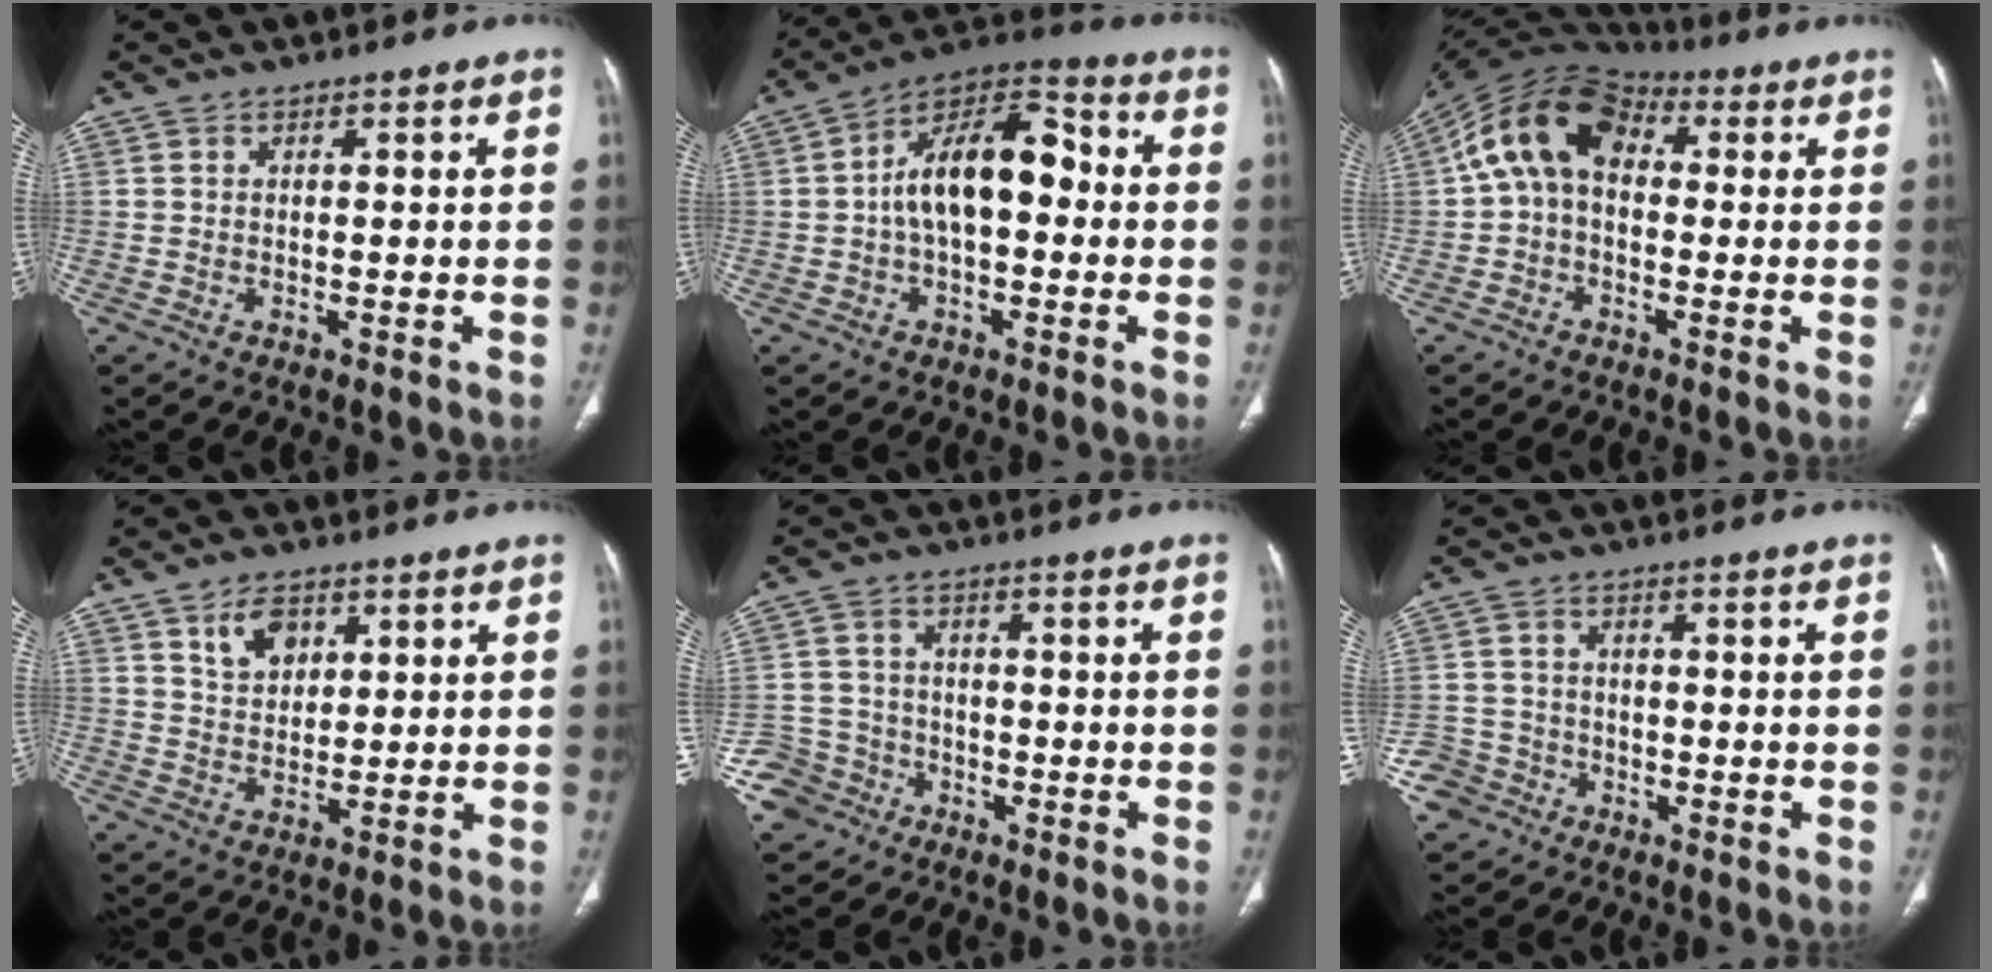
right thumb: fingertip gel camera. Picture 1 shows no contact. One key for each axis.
{"total": 14.9, "fx": 0.2, "fy": 8.2, "fz": 12.5, "tx": -0.189, "ty": 0.045, "tz": -0.011}
{"total": 12.6, "fx": 1.4, "fy": 8.6, "fz": 9.1, "tx": -0.153, "ty": 0.039, "tz": 0.010}
{"total": 6.0, "fx": 3.2, "fy": 3.9, "fz": 3.2, "tx": -0.038, "ty": -0.020, "tz": 0.060}
{"total": 7.5, "fx": -4.3, "fy": 6.1, "fz": 0.7, "tx": 0.001, "ty": 0.030, "tz": -0.078}
{"total": 5.8, "fx": -3.2, "fy": 4.8, "fz": 0.3, "tx": 0.012, "ty": 0.023, "tz": -0.059}